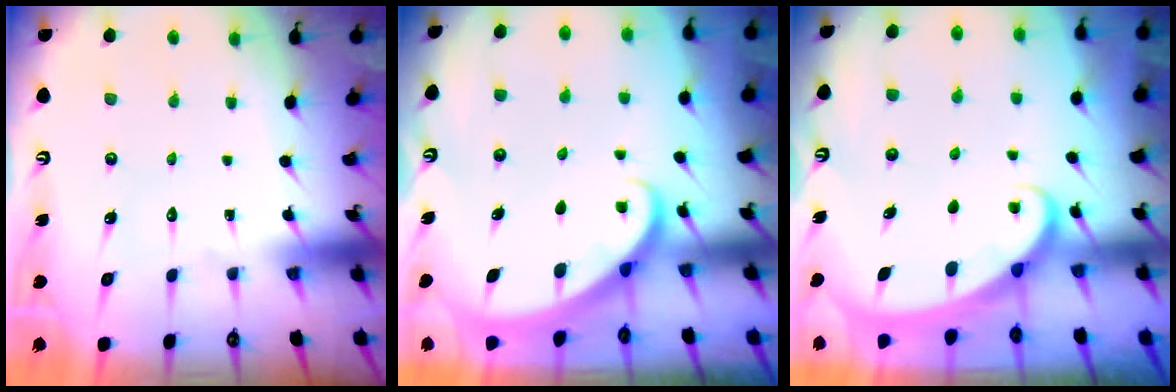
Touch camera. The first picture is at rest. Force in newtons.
{"total": 2.8, "press": 2.8, "slide": 0.2}
{"total": 2.1, "press": 2.1, "slide": 0.0}